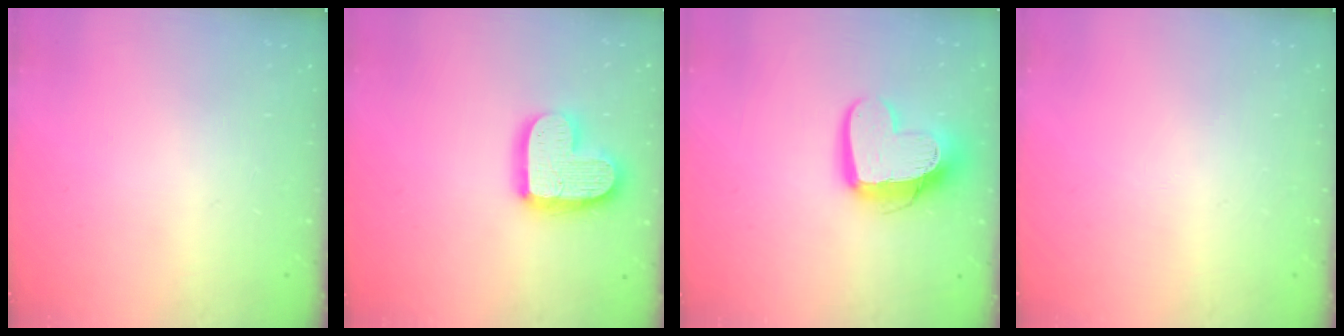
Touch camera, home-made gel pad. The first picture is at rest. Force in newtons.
{"total": 16.4, "press": 16.4, "slide": 1.1}
{"total": 14.9, "press": 14.8, "slide": 1.5}
{"total": 0.0}